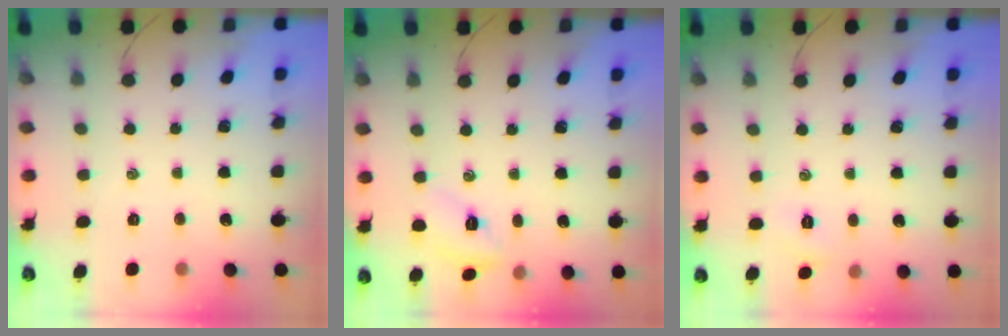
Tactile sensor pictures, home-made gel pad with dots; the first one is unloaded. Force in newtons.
{"total": 4.5, "press": 4.4, "slide": 0.9}
{"total": 2.5, "press": 2.4, "slide": 0.7}